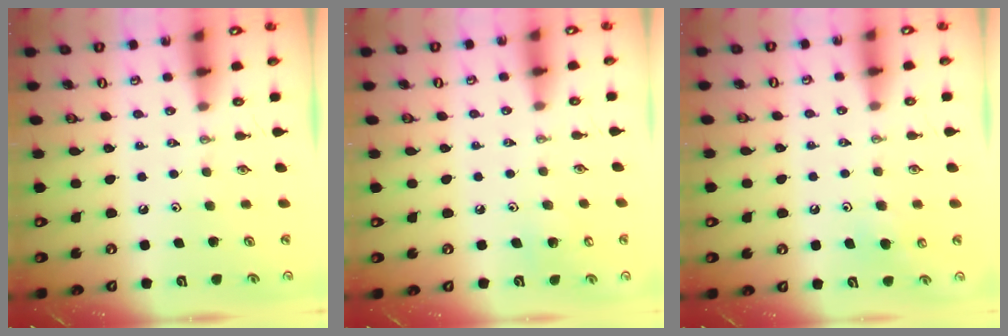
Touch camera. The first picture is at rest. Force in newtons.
{"total": 5.2, "press": 5.2, "slide": 0.4}
{"total": 6.4, "press": 6.3, "slide": 1.0}